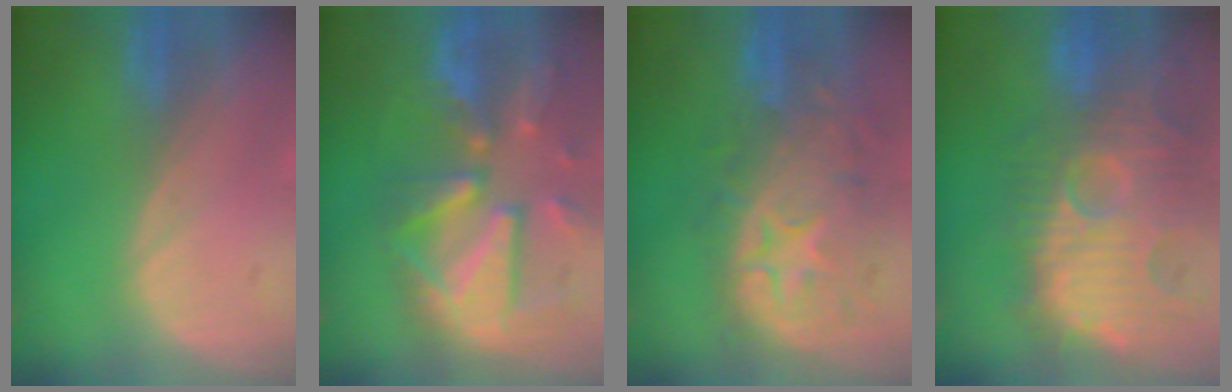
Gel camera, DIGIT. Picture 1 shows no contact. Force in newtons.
{"total": 12.1, "press": 10.4, "slide": 6.1}
{"total": 11.1, "press": 9.8, "slide": 5.2}
{"total": 14.2, "press": 12.5, "slide": 6.8}